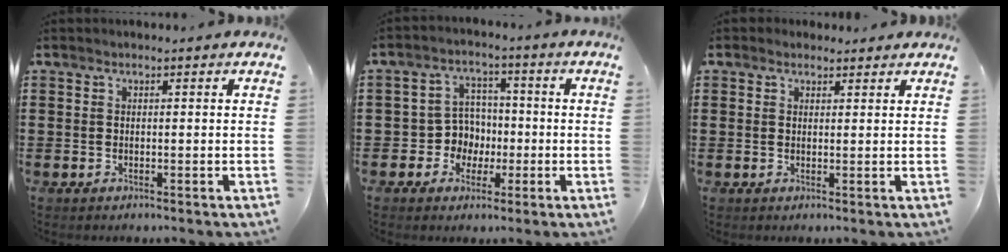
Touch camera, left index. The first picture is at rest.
{"total": 5.5, "force": [-0.9, 5.2, 1.5], "torque": [-0.047, 0.014, -0.017]}
{"total": 1.6, "force": [1.4, 0.7, 0.2], "torque": [-0.007, 0.005, 0.028]}